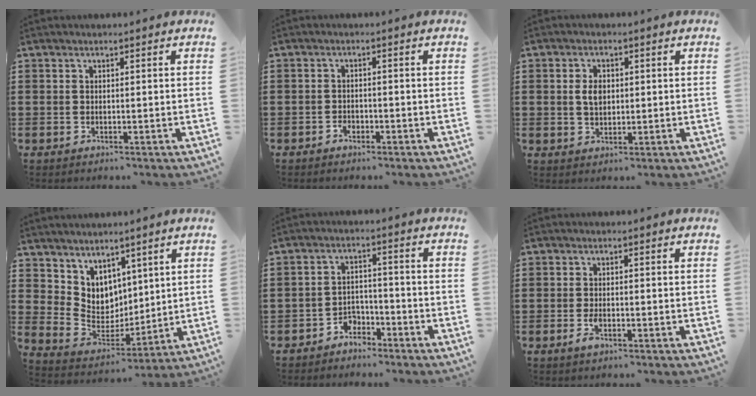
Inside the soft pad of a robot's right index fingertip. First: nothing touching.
{"total": 1.3, "force": [-1.0, 0.6, 0.6], "torque": [-0.015, -0.006, -0.018]}
{"total": 3.3, "force": [0.4, 2.1, 2.5], "torque": [-0.054, 0.009, 0.005]}
{"total": 6.4, "force": [4.2, 4.8, 0.0], "torque": [-0.039, -0.031, 0.083]}
{"total": 3.3, "force": [-3.0, 1.4, 0.4], "torque": [-0.015, 0.004, -0.060]}
{"total": 2.2, "force": [-0.9, 0.7, 1.9], "torque": [-0.044, -0.008, -0.017]}